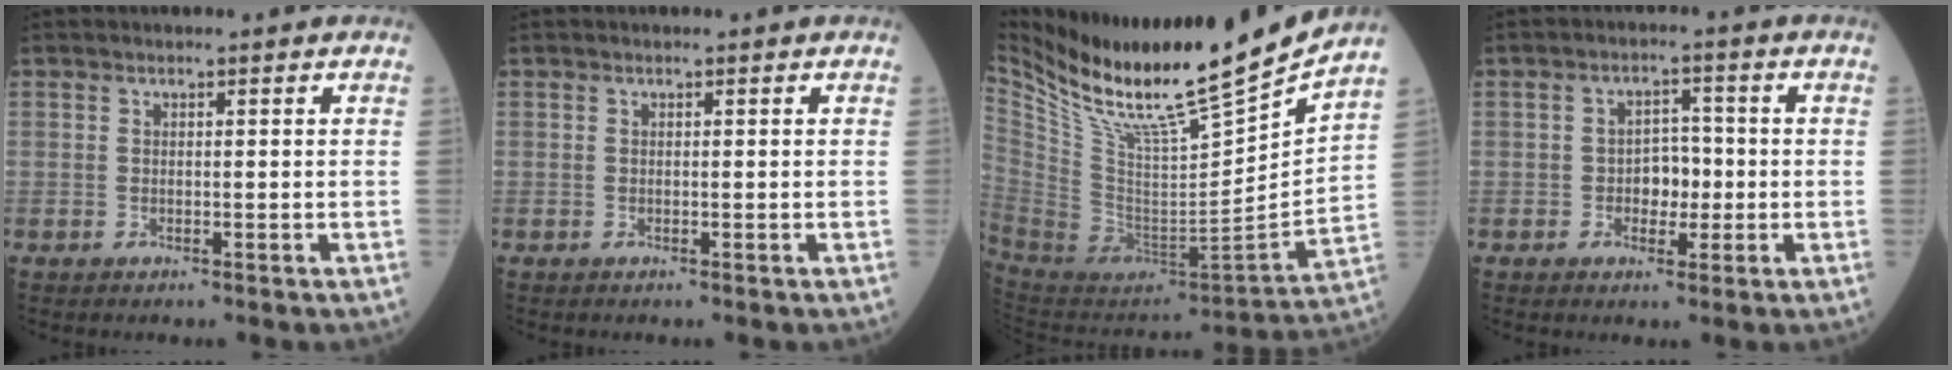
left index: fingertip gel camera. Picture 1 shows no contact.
{"total": 0.0}
{"total": 23.7, "force": [19.9, -0.2, 12.8], "torque": [-0.227, -0.061, 0.348]}
{"total": 4.0, "force": [-0.9, 2.6, 2.9], "torque": [-0.043, 0.008, -0.016]}